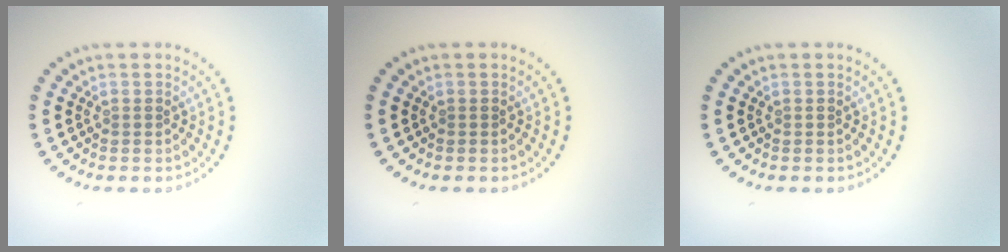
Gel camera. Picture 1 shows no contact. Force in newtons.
{"total": 0.0}
{"total": 0.0}